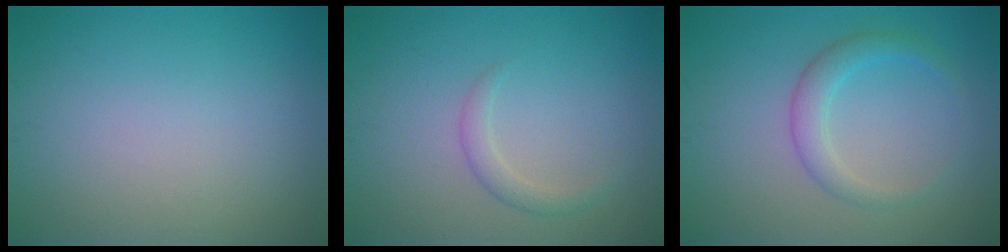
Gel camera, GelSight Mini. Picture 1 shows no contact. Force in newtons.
{"total": 1.5, "press": 1.5, "slide": 0.1}
{"total": 2.6, "press": 2.6, "slide": 0.1}